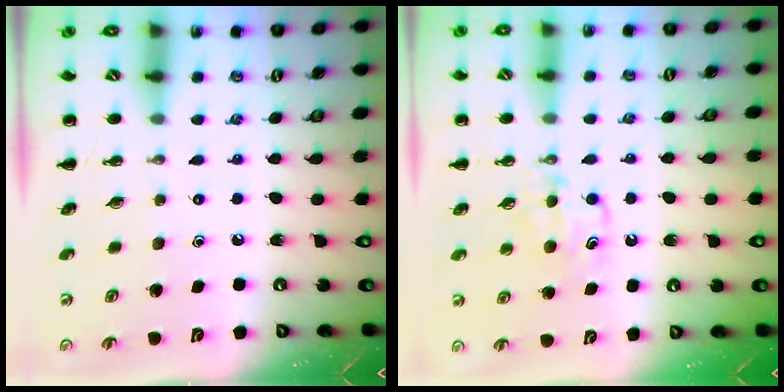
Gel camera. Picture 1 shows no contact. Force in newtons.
{"total": 6.3, "press": 6.1, "slide": 1.6}